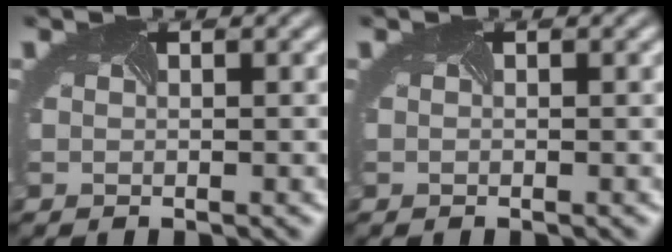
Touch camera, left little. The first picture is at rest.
{"total": 0.0}